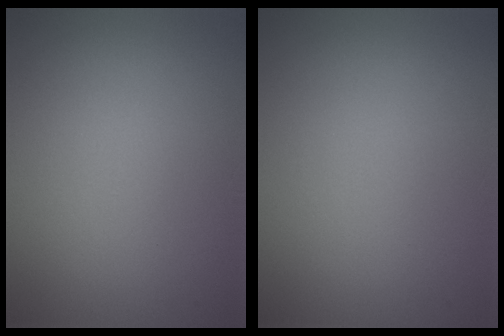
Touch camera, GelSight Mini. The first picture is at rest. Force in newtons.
{"total": 0.0}